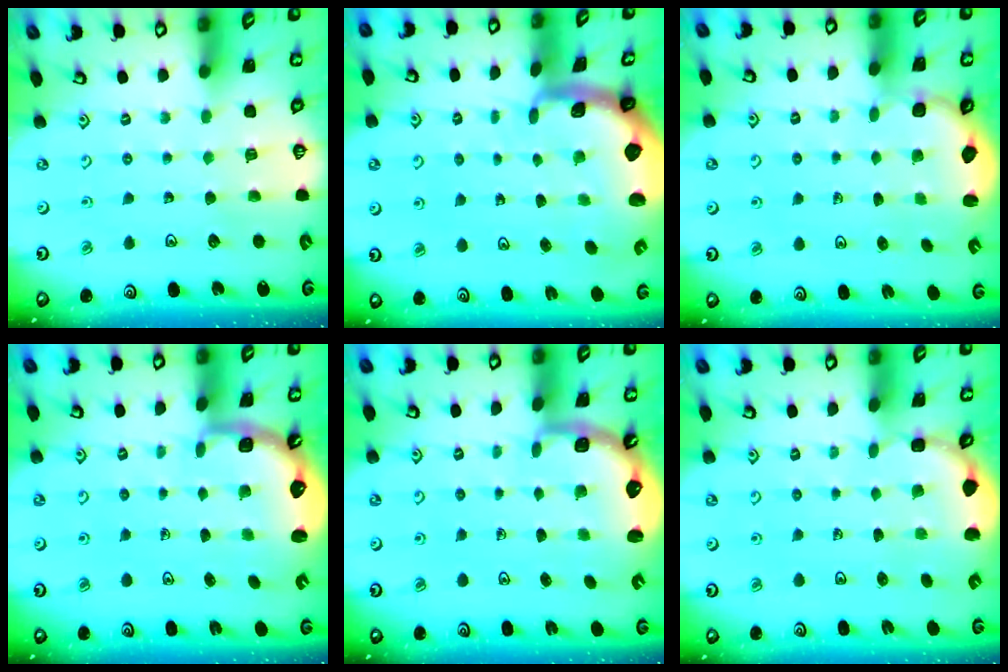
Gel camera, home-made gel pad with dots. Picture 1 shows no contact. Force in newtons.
{"total": 2.9, "press": 2.9, "slide": 0.5}
{"total": 2.9, "press": 2.6, "slide": 1.2}
{"total": 2.8, "press": 2.5, "slide": 1.2}
{"total": 2.8, "press": 2.5, "slide": 1.2}
{"total": 1.8, "press": 1.7, "slide": 0.7}